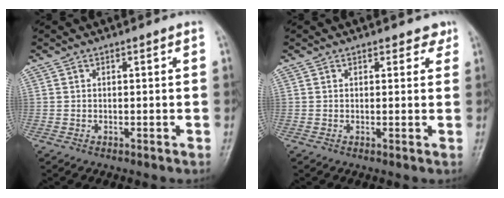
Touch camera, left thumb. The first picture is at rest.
{"total": 2.0, "force": [1.5, 1.3, 0.4], "torque": [0.018, -0.006, 0.011]}